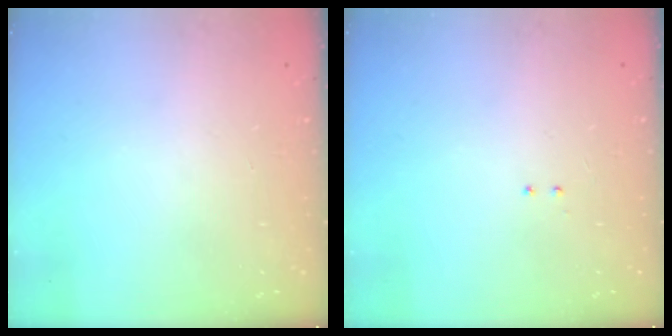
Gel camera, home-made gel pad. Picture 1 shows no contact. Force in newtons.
{"total": 2.0, "press": 2.0, "slide": 0.4}